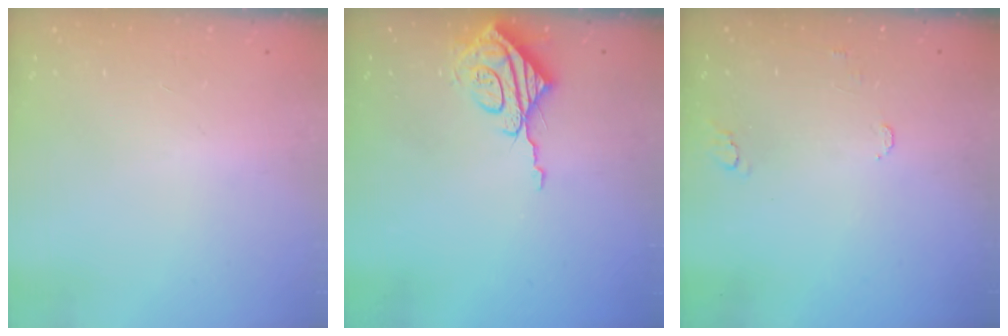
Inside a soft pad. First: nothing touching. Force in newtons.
{"total": 10.5, "press": 10.5, "slide": 0.8}
{"total": 5.2, "press": 5.2, "slide": 0.4}